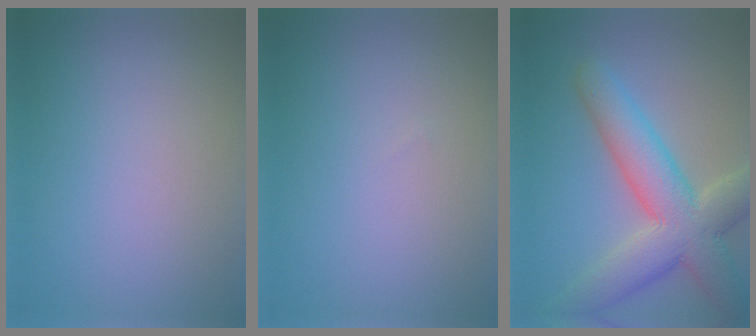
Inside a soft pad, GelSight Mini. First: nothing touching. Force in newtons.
{"total": 0.0}
{"total": 8.8, "press": 8.8, "slide": 0.6}